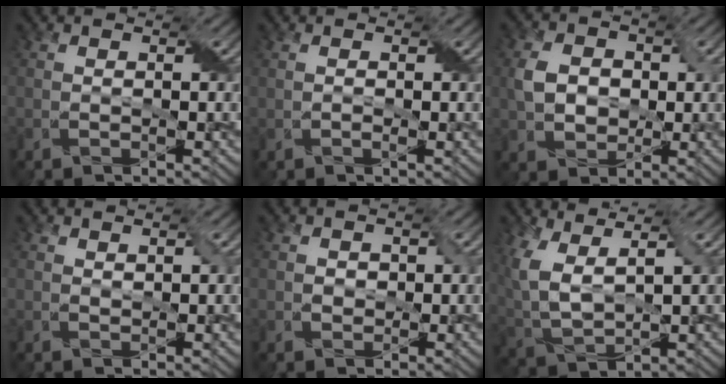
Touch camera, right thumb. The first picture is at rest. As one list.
[{"total": 0.0}, {"total": 4.9, "force": [0.3, 4.1, 2.7], "torque": [-0.060, -0.002, 0.005]}, {"total": 0.7, "force": [0.6, 0.3, 0.1], "torque": [-0.003, -0.004, 0.016]}, {"total": 1.4, "force": [0.1, 1.4, 0.4], "torque": [-0.009, -0.004, 0.003]}, {"total": 8.5, "force": [3.3, 4.1, 6.7], "torque": [-0.176, -0.005, 0.069]}]